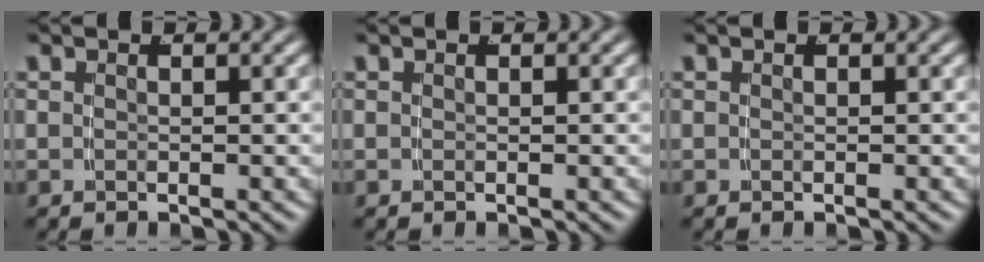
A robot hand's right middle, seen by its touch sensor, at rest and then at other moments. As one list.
[{"total": 0.0}, {"total": 0.0}]